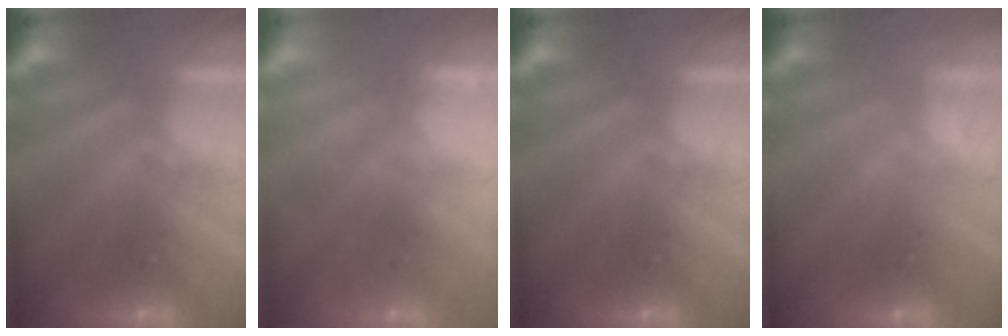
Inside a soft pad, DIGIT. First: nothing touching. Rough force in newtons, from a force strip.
{"total": 2.2}
{"total": 0.0}
{"total": 1.6}